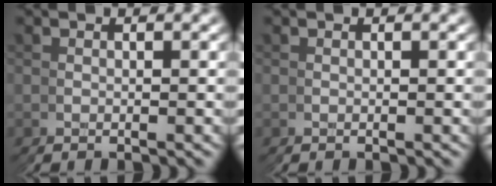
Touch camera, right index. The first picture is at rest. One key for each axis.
{"total": 0.0}